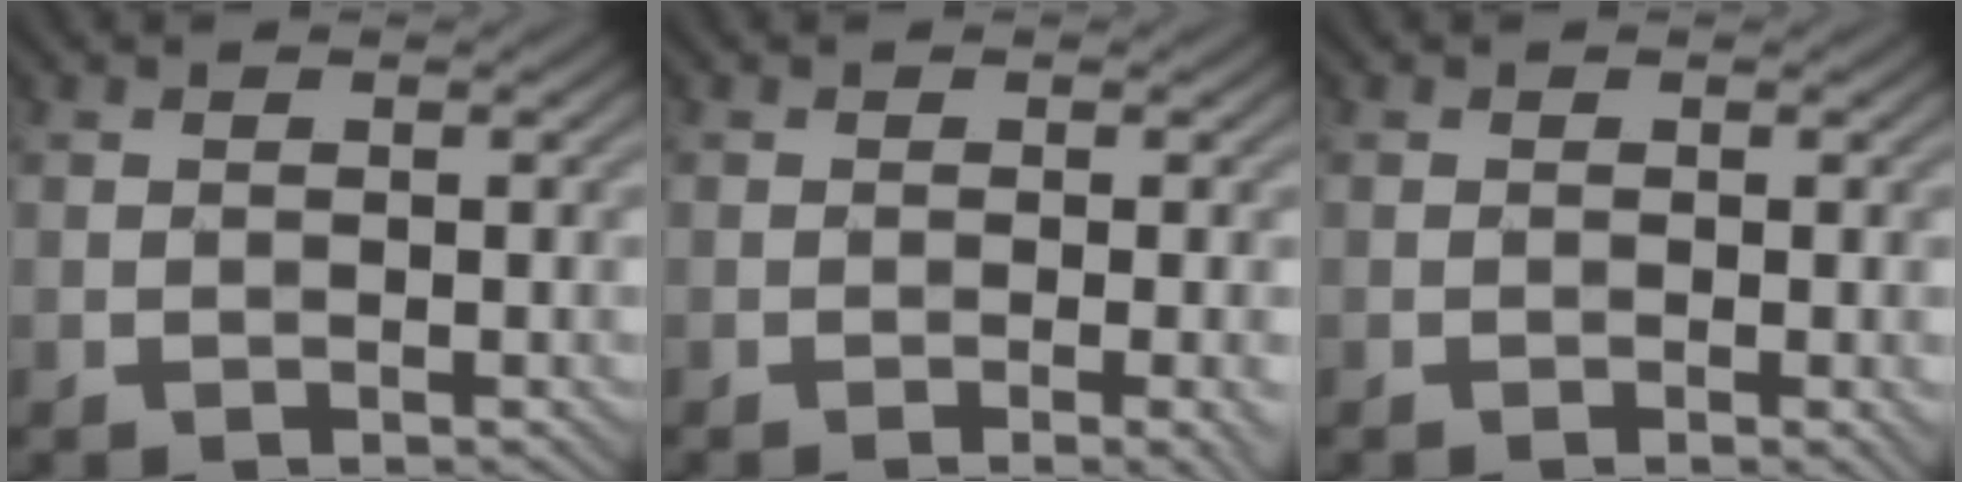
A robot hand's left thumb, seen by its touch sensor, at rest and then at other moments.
{"total": 2.3, "force": [-0.7, 0.4, 2.2], "torque": [-0.032, 0.001, -0.014]}
{"total": 1.0, "force": [-0.2, 0.1, 0.9], "torque": [-0.016, -0.004, -0.005]}